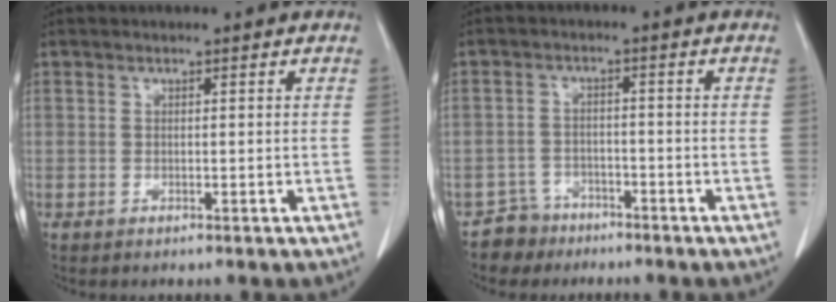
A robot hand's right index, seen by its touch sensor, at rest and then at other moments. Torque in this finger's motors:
{"motor_torque": [-0.20, -0.01, -0.56, -0.21]}